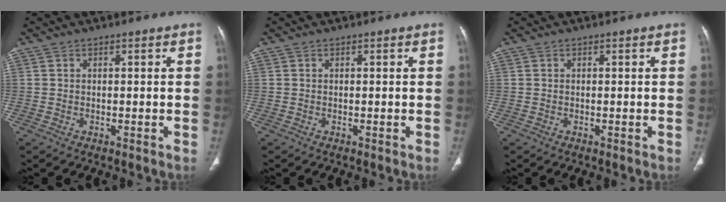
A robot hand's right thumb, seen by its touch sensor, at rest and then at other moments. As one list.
[{"total": 0.0}, {"total": 0.0}]